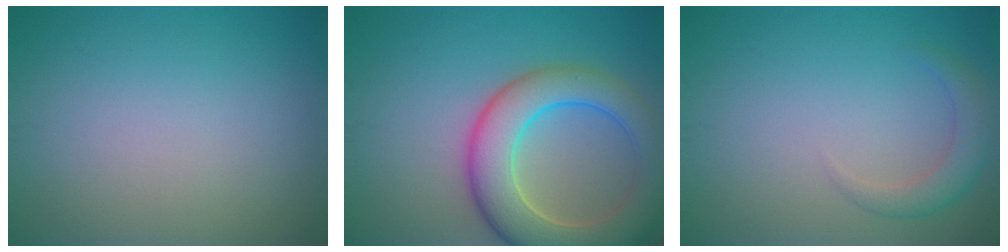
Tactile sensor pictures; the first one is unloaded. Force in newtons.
{"total": 8.7, "press": 8.7, "slide": 0.5}
{"total": 2.4, "press": 2.4, "slide": 0.4}